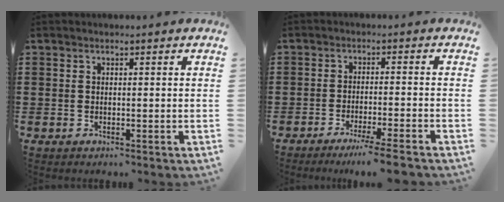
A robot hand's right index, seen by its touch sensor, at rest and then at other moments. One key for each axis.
{"total": 4.2, "fx": -3.5, "fy": -0.6, "fz": 2.4, "tx": -0.037, "ty": -0.013, "tz": -0.062}